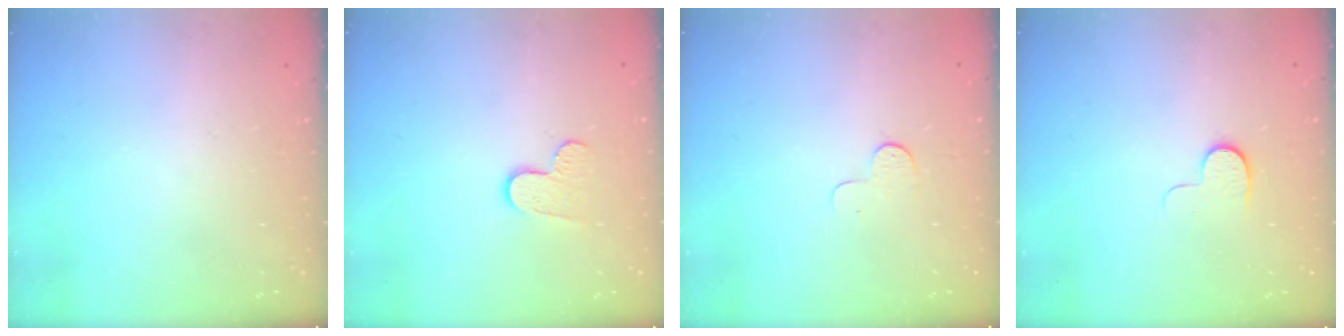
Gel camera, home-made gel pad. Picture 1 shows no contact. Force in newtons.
{"total": 6.5, "press": 6.5, "slide": 0.4}
{"total": 4.0, "press": 4.0, "slide": 0.5}
{"total": 6.0, "press": 6.0, "slide": 0.6}